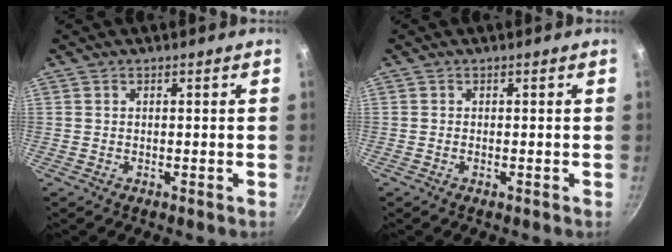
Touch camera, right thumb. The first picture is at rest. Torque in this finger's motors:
{"motor_torque": [-0.61, -0.26, -0.12, 0.61, -0.05]}